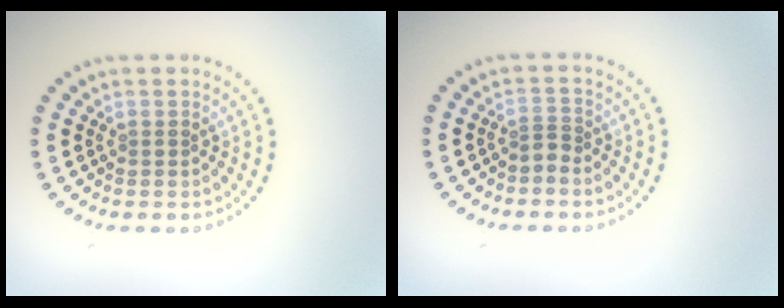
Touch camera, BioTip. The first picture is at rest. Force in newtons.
{"total": 1.1, "press": 0.6, "slide": 0.9}